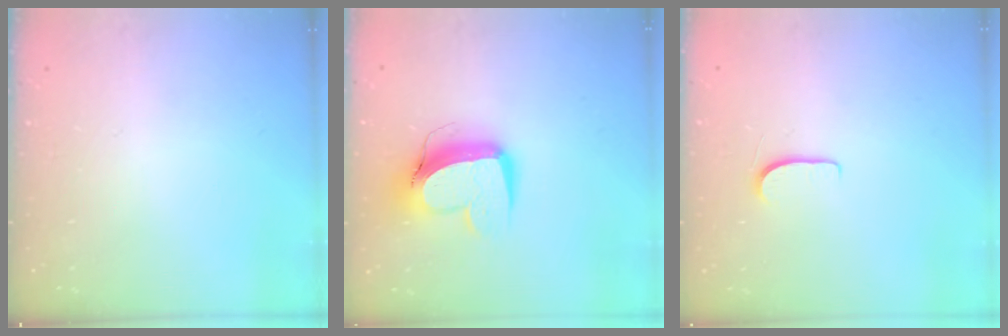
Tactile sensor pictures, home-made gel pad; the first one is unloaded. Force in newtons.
{"total": 13.1, "press": 13.0, "slide": 1.6}
{"total": 5.0, "press": 5.0, "slide": 0.5}